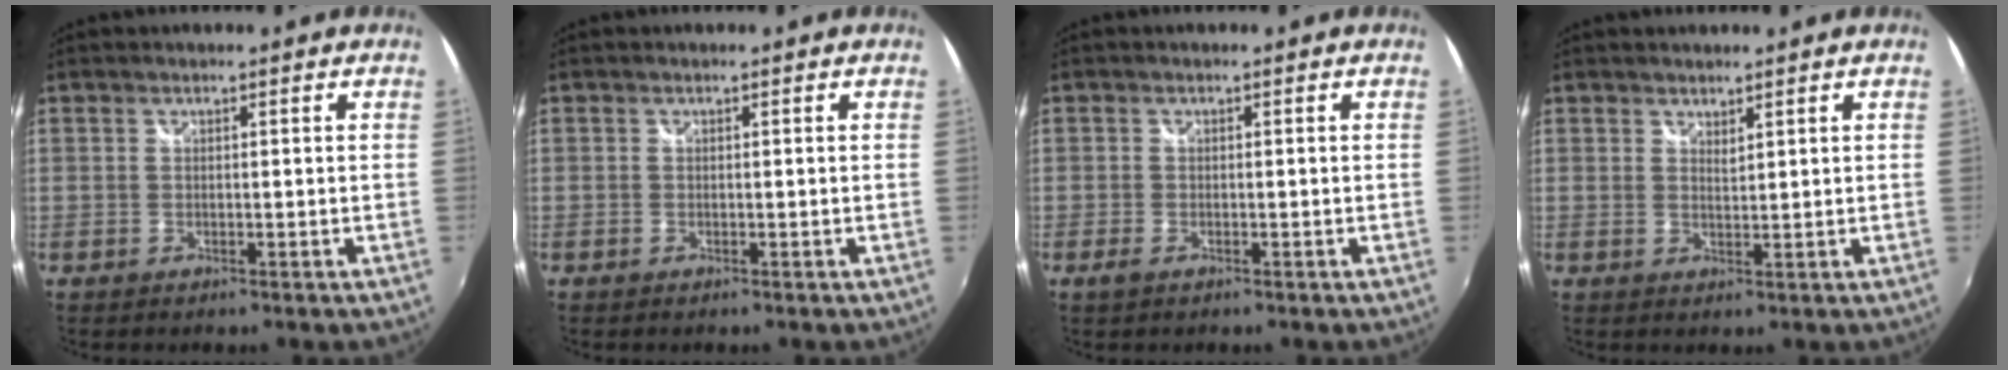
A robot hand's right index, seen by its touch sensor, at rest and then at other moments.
{"total": 0.0}
{"total": 1.7, "force": [-1.2, 0.7, 1.0], "torque": [-0.021, -0.005, -0.023]}
{"total": 1.3, "force": [1.2, 0.3, 0.4], "torque": [-0.004, -0.001, 0.021]}